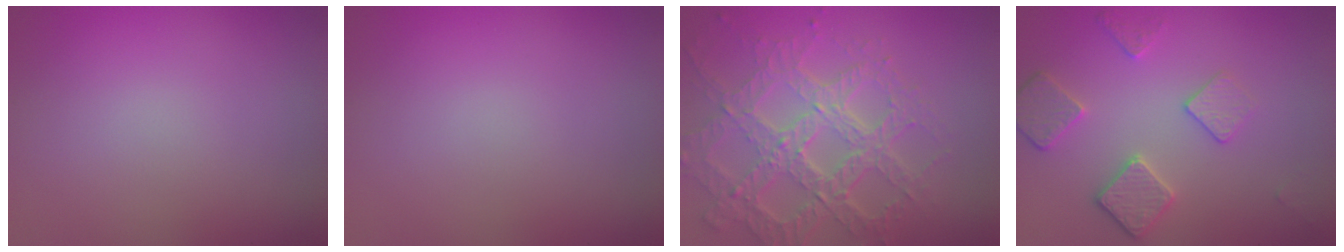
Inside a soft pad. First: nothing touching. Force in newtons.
{"total": 0.0}
{"total": 7.2, "press": 5.2, "slide": 5.0}
{"total": 3.5, "press": 3.1, "slide": 1.7}